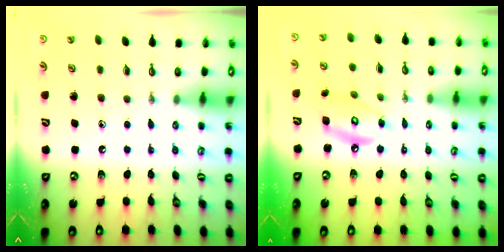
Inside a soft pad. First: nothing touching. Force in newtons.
{"total": 9.5, "press": 9.5, "slide": 0.7}